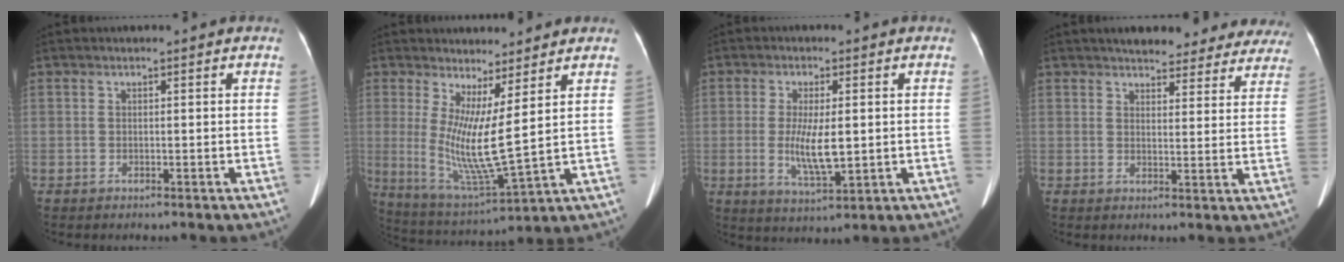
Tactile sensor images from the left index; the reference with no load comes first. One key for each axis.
{"total": 9.7, "fx": 2.1, "fy": 0.2, "fz": 9.4, "tx": -0.195, "ty": -0.039, "tz": 0.047}
{"total": 7.0, "fx": -0.3, "fy": 1.8, "fz": 6.8, "tx": -0.137, "ty": -0.015, "tz": -0.003}
{"total": 17.7, "fx": 15.8, "fy": 5.6, "fz": 5.7, "tx": -0.044, "ty": -0.002, "tz": 0.171}